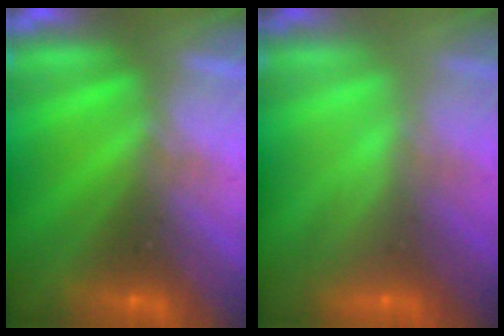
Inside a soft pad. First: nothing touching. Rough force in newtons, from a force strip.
{"total": 2.2}